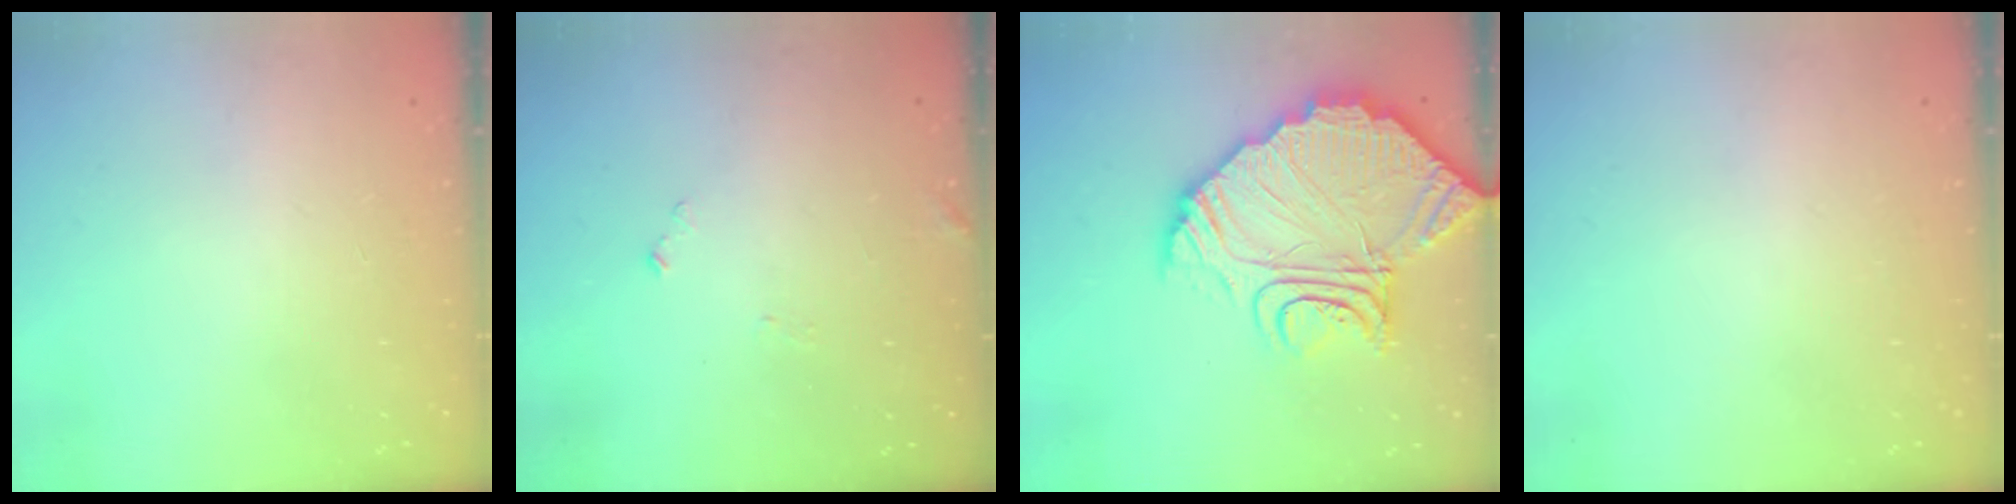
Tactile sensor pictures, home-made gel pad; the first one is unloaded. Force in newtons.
{"total": 6.6, "press": 6.6, "slide": 0.3}
{"total": 21.3, "press": 21.2, "slide": 2.0}
{"total": 0.0}